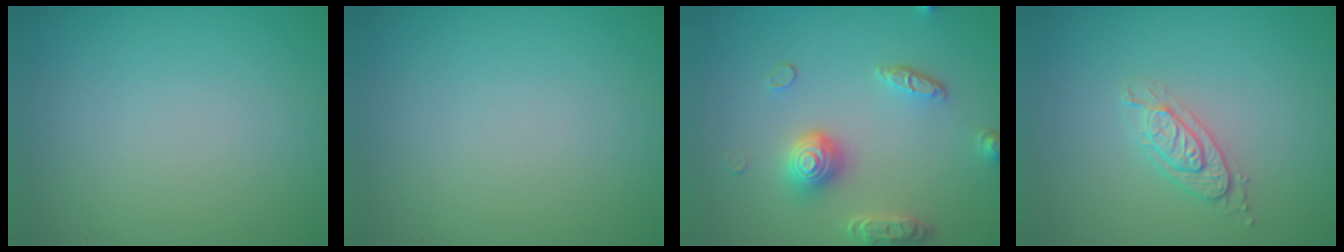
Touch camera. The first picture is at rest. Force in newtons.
{"total": 0.0}
{"total": 4.4, "press": 3.6, "slide": 2.5}
{"total": 2.0, "press": 1.9, "slide": 0.6}